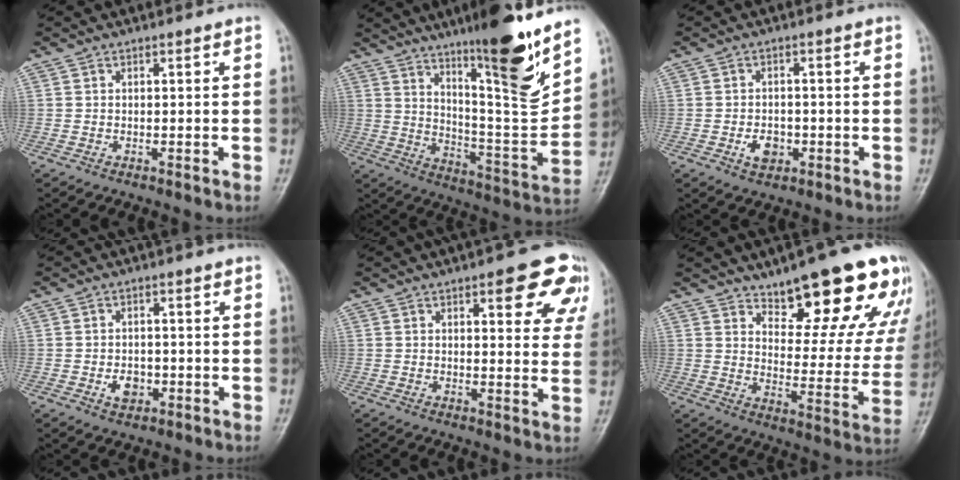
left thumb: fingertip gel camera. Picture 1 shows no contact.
{"total": 18.5, "force": [12.4, 2.4, 13.6], "torque": [-0.181, -0.087, 0.205]}
{"total": 4.0, "force": [-1.3, 2.9, 2.4], "torque": [-0.029, 0.004, -0.020]}
{"total": 3.6, "force": [-1.1, 2.7, 2.2], "torque": [-0.025, 0.003, -0.014]}
{"total": 12.0, "force": [6.3, 4.3, 9.2], "torque": [-0.067, -0.024, 0.067]}
{"total": 20.9, "force": [14.2, 7.2, 13.5], "torque": [-0.131, -0.076, 0.194]}